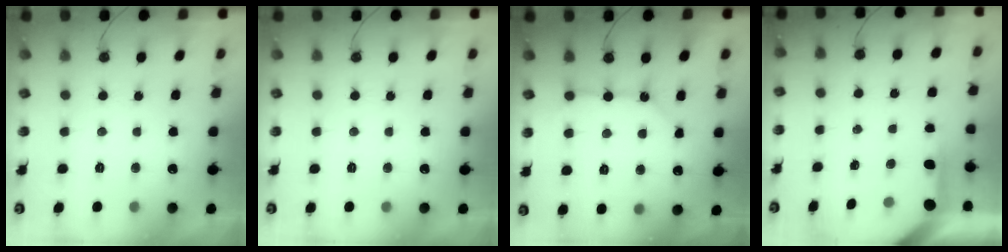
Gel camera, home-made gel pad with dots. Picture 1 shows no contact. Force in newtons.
{"total": 0.0}
{"total": 8.3, "press": 8.3, "slide": 0.6}
{"total": 4.0, "press": 4.0, "slide": 0.5}